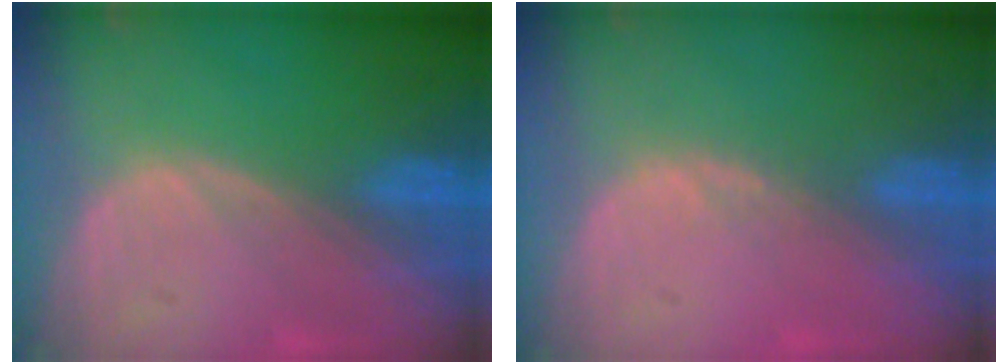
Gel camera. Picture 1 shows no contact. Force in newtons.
{"total": 0.8, "press": 0.8, "slide": 0.3}